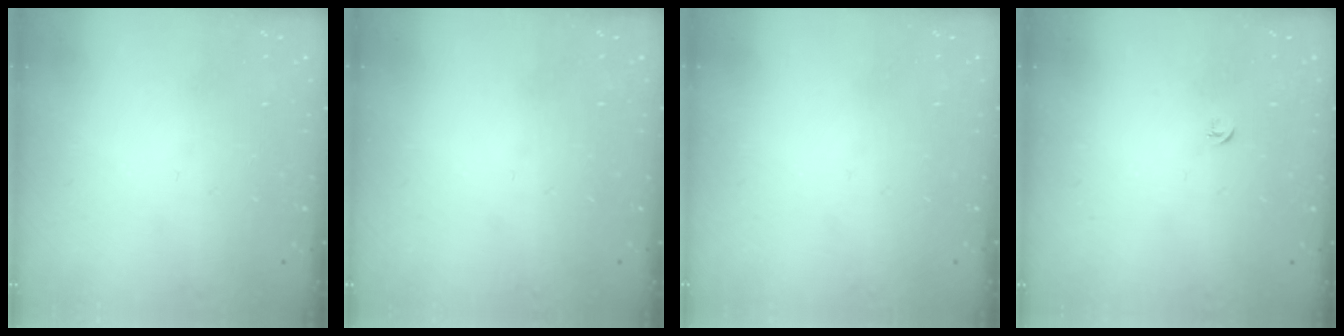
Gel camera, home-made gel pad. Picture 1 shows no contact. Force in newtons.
{"total": 0.0}
{"total": 0.0}
{"total": 2.7, "press": 2.6, "slide": 0.6}